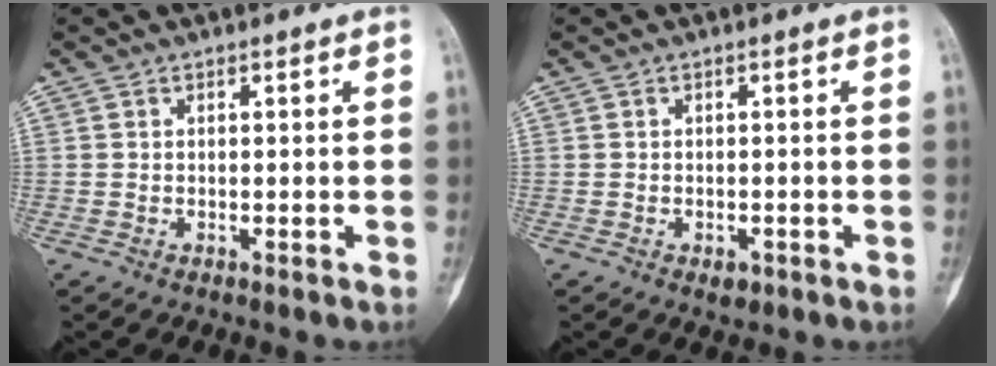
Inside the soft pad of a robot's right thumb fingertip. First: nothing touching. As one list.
[{"total": 1.8, "force": [-0.9, 1.1, 1.1], "torque": [-0.010, 0.002, -0.007]}]